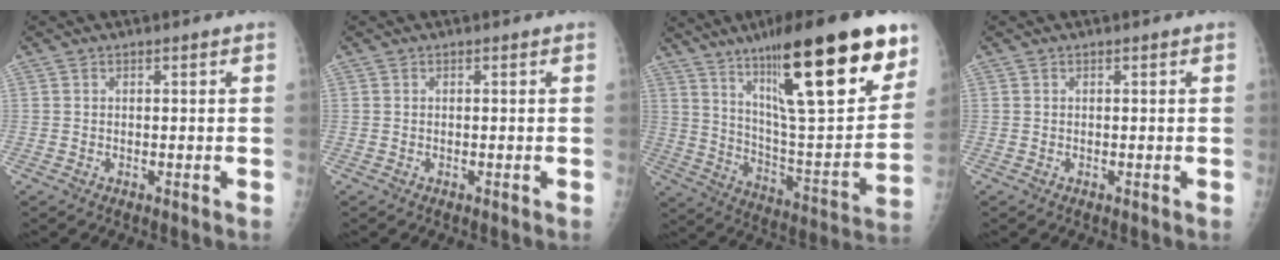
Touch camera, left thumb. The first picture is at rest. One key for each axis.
{"total": 0.0}
{"total": 29.7, "fx": 16.4, "fy": 6.9, "fz": 23.7, "tx": -0.339, "ty": -0.049, "tz": 0.267}
{"total": 0.0}